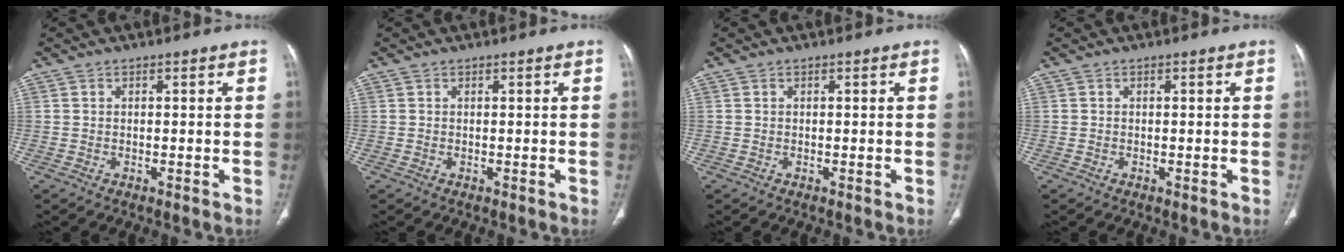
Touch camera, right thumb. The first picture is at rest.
{"total": 0.0}
{"total": 0.0}
{"total": 0.0}